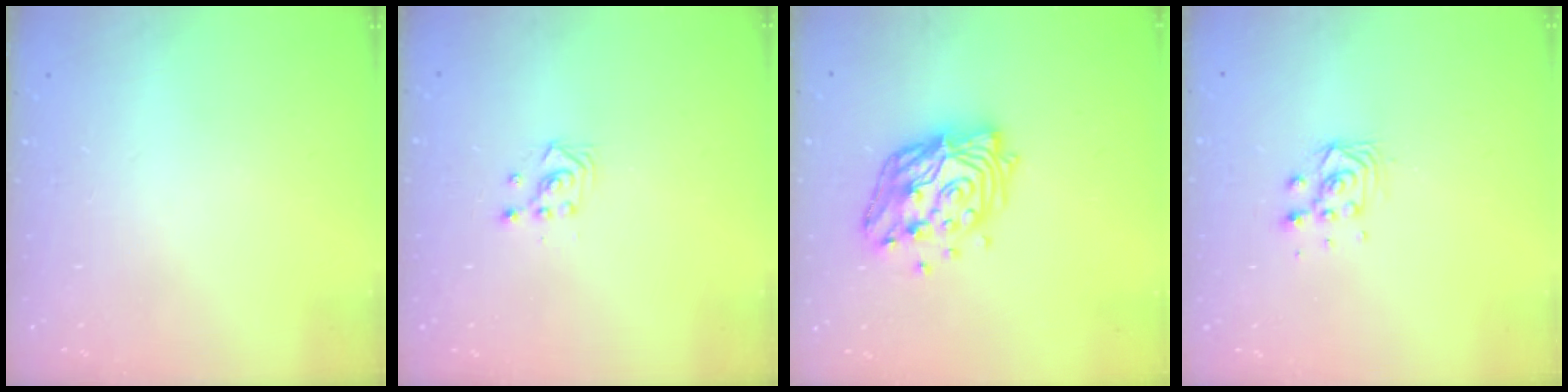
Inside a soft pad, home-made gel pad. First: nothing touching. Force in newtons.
{"total": 3.3, "press": 3.3, "slide": 0.2}
{"total": 15.5, "press": 15.4, "slide": 1.4}
{"total": 7.3, "press": 7.3, "slide": 0.4}